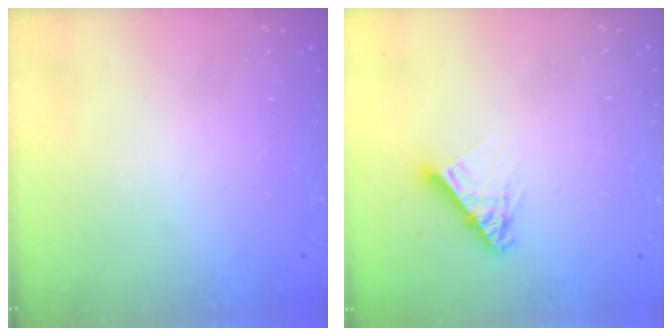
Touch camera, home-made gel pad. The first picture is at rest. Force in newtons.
{"total": 9.5, "press": 9.5, "slide": 0.7}